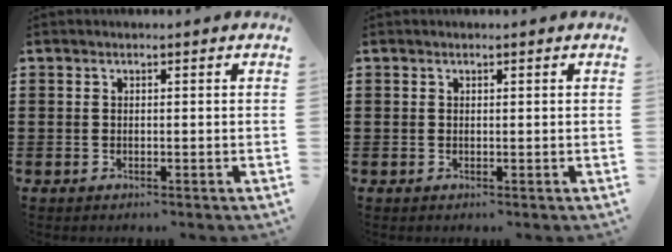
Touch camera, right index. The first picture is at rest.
{"total": 0.0}